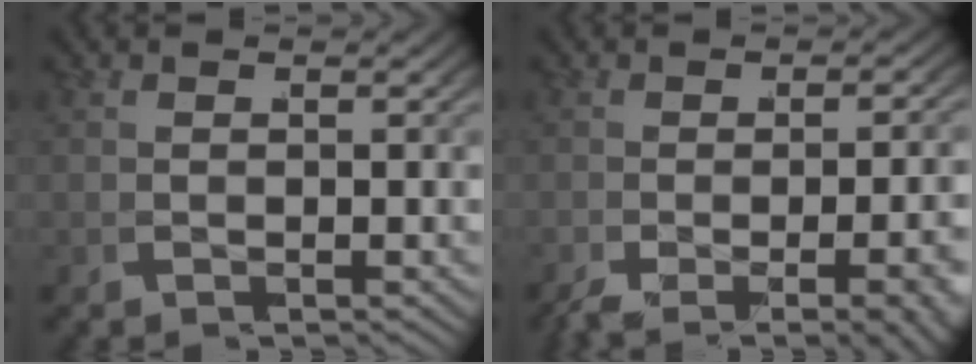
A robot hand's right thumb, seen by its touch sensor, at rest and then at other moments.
{"total": 4.6, "force": [-2.4, 0.8, 3.8], "torque": [-0.033, 0.001, -0.042]}